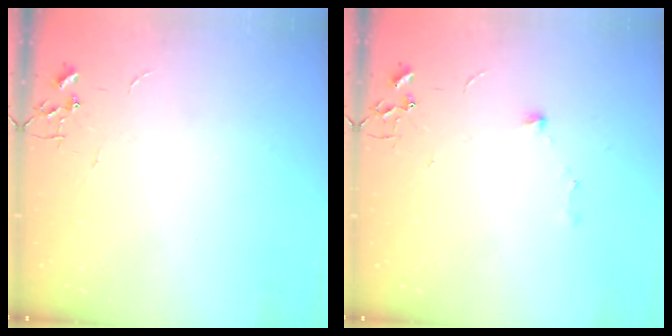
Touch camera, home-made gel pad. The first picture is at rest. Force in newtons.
{"total": 6.0, "press": 5.9, "slide": 0.7}